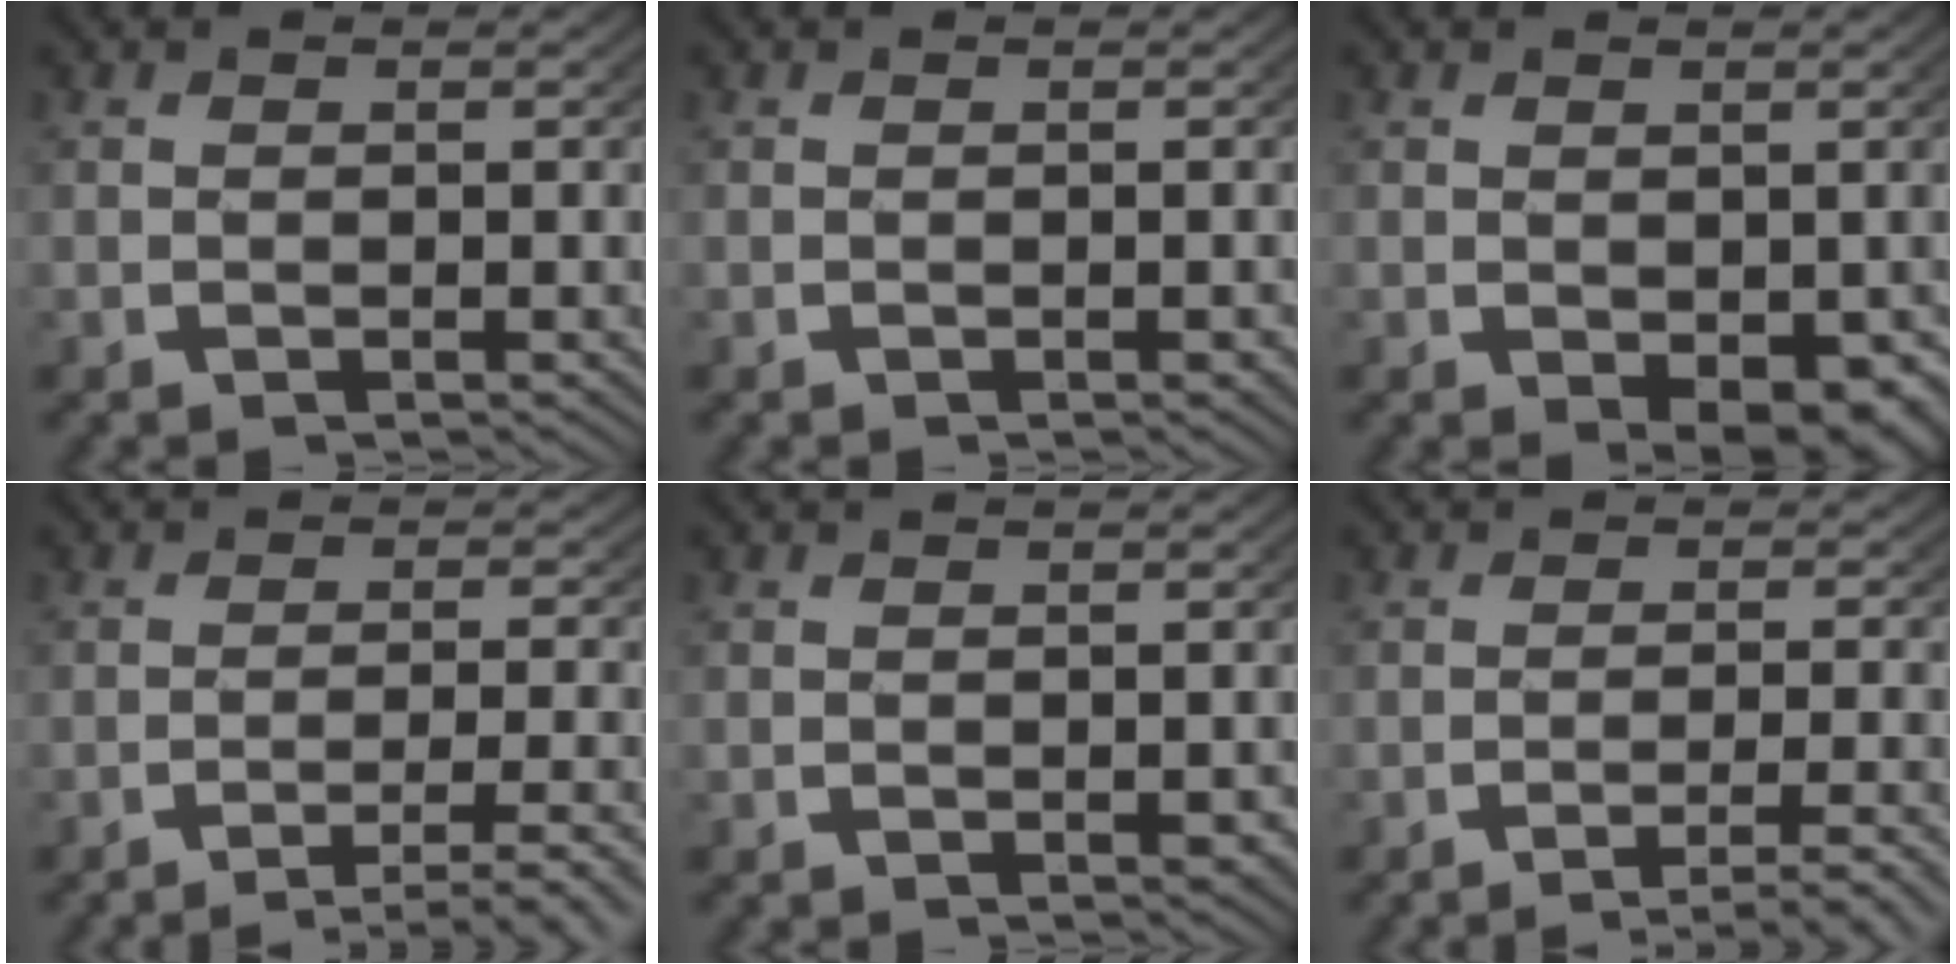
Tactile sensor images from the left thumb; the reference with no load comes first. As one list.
[{"total": 0.0}, {"total": 3.5, "force": [-0.4, 2.3, 2.6], "torque": [-0.038, -0.028, 0.015]}, {"total": 5.2, "force": [-3.5, 1.7, 3.4], "torque": [-0.055, -0.010, -0.049]}, {"total": 0.6, "force": [0.0, 0.5, 0.4], "torque": [-0.004, -0.006, 0.002]}, {"total": 4.7, "force": [-3.3, 1.3, 3.1], "torque": [-0.051, -0.008, -0.048]}]